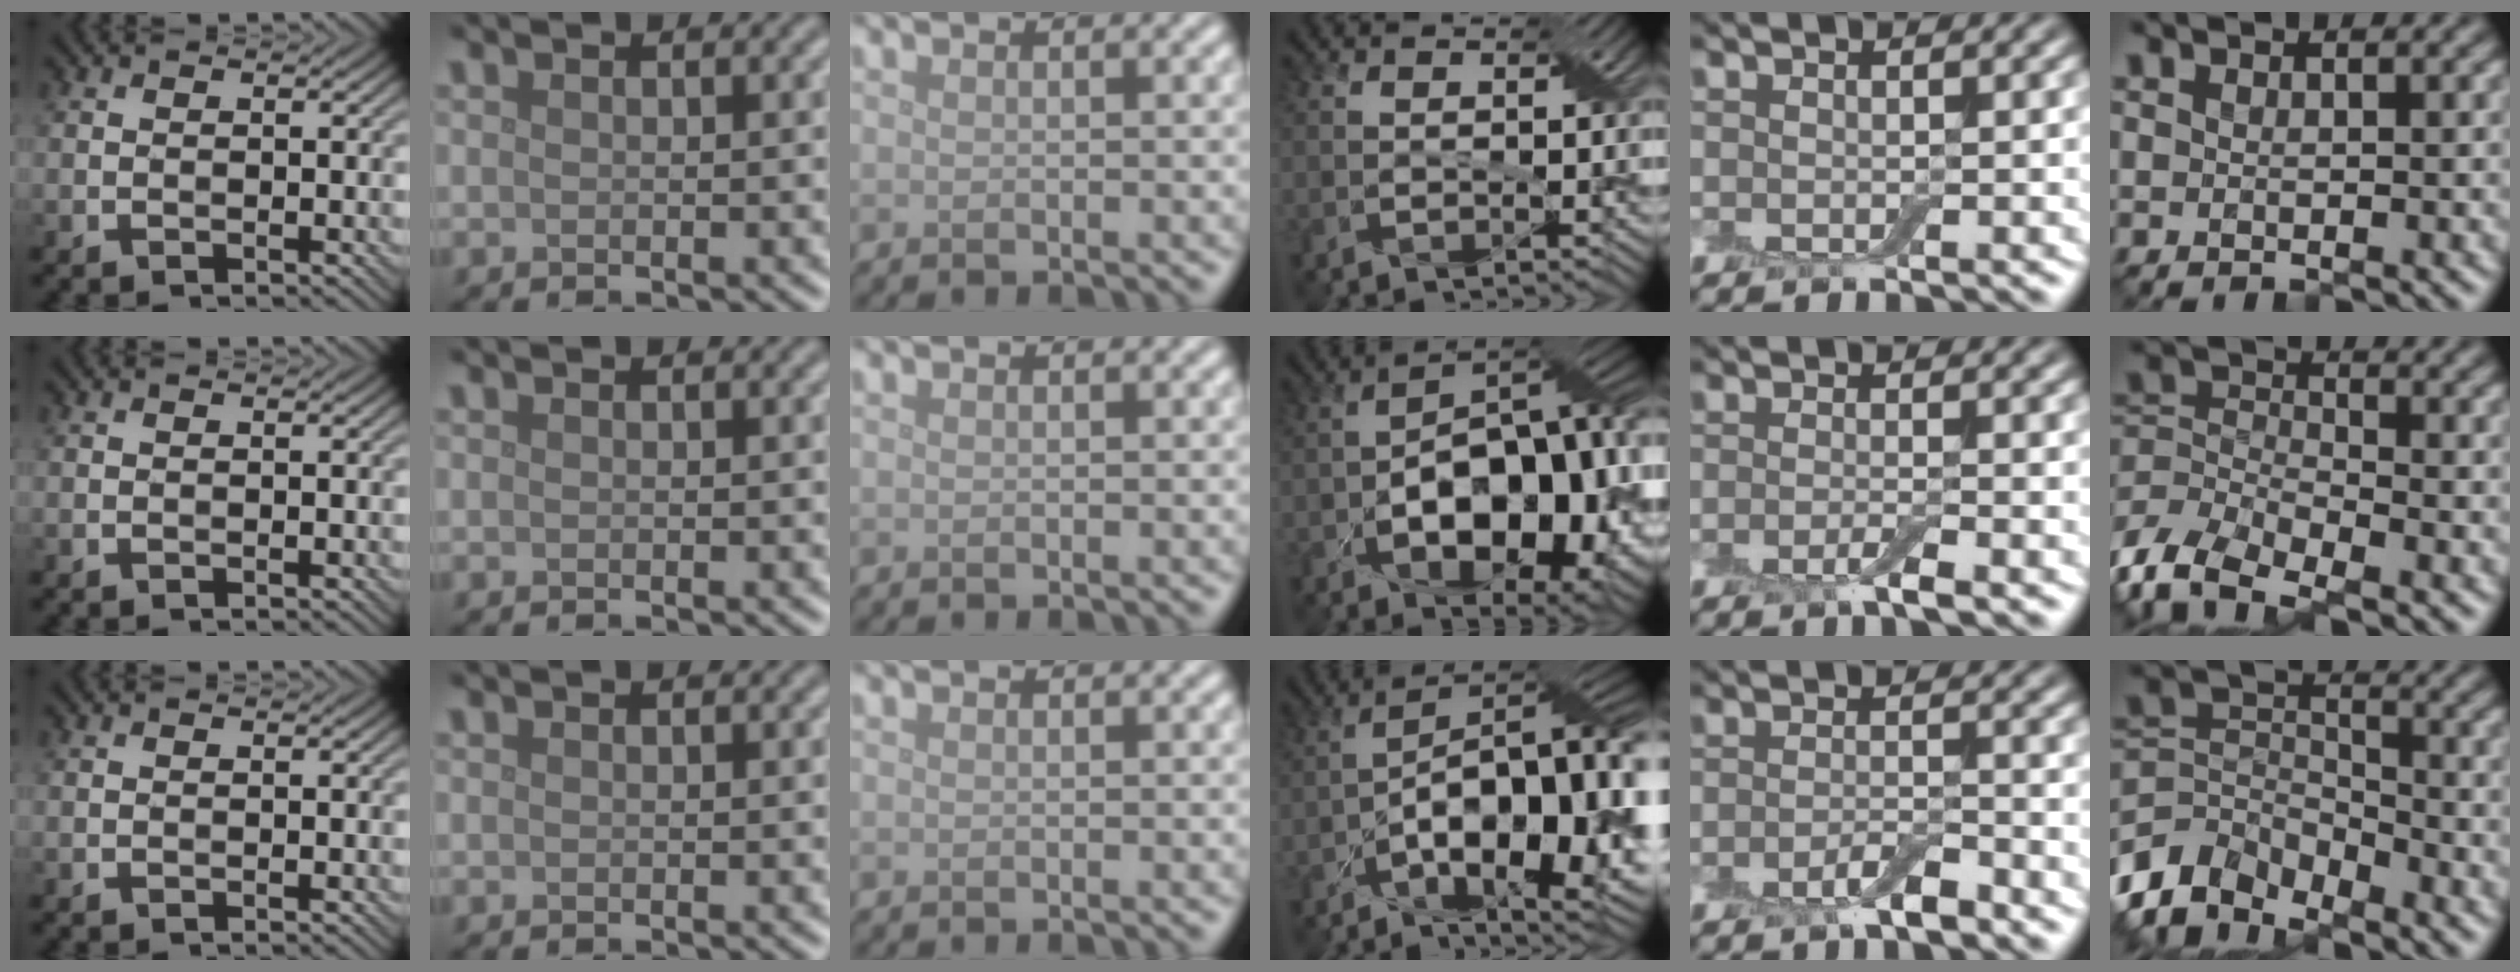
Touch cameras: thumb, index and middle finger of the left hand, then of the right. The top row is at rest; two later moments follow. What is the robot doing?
{"motion": "pour", "object": "bowl"}